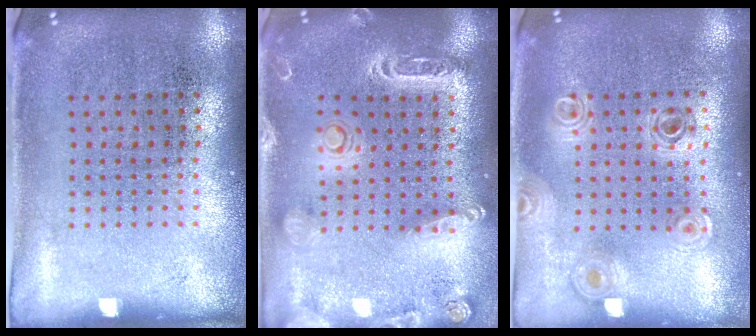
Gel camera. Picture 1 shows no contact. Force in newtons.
{"total": 2.1, "press": 1.9, "slide": 0.9}
{"total": 0.9, "press": 0.9, "slide": 0.2}